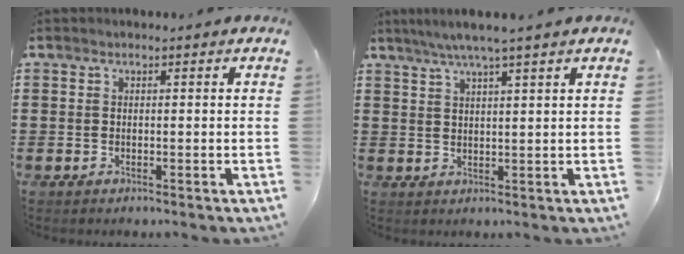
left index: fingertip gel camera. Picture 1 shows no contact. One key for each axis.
{"total": 4.1, "fx": 3.0, "fy": -0.5, "fz": 2.7, "tx": -0.058, "ty": -0.005, "tz": 0.052}